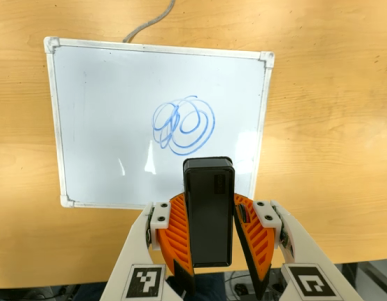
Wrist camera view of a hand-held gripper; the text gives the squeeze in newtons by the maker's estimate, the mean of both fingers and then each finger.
{"total": 6.3, "left": 6.3, "right": 6.3}